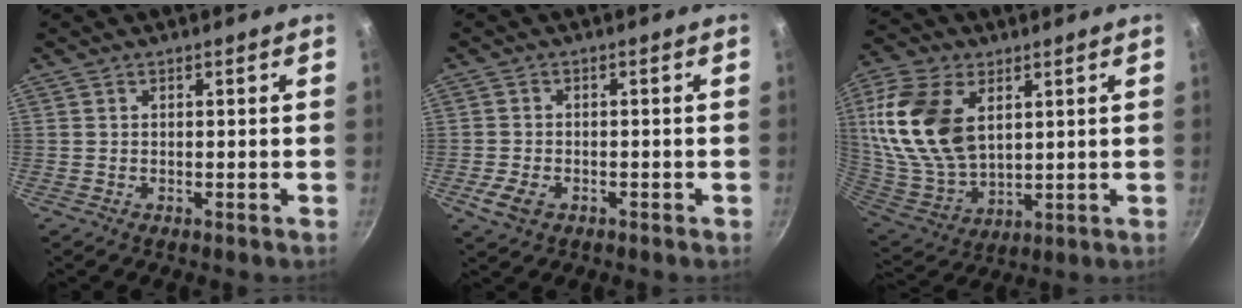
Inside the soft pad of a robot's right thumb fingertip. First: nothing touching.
{"total": 4.6, "force": [-1.9, 3.0, 2.9], "torque": [-0.056, 0.009, -0.034]}
{"total": 19.6, "force": [5.6, 12.2, 14.3], "torque": [-0.272, -0.024, 0.118]}